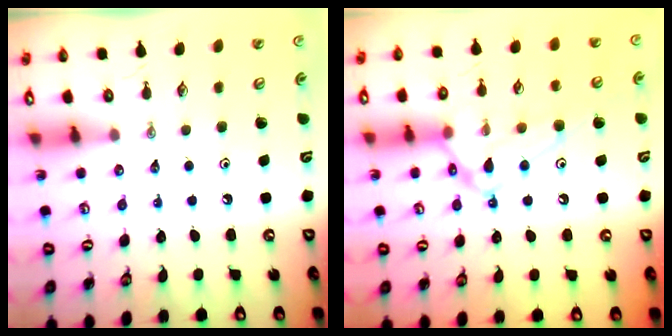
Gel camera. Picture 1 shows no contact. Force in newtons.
{"total": 16.5, "press": 16.4, "slide": 1.0}